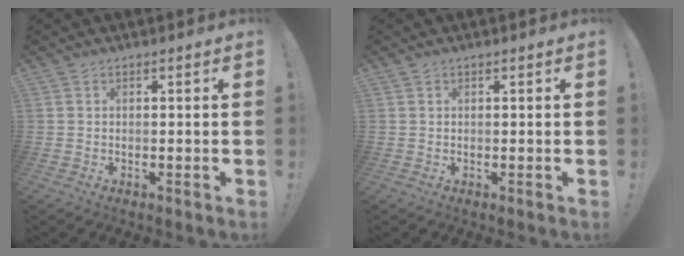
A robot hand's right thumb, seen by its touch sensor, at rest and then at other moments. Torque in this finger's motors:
{"motor_torque": [-0.01, -0.16, -0.17, 0.11, 0.00]}